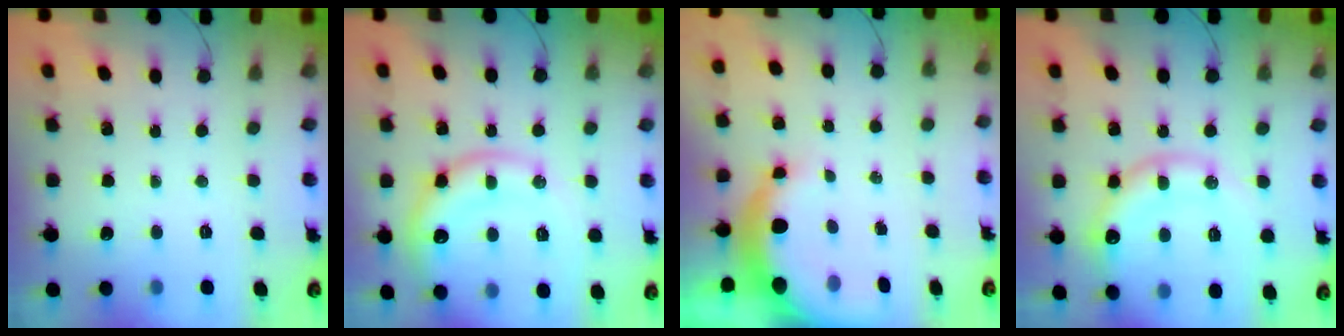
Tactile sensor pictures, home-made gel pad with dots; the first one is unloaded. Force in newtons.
{"total": 13.7, "press": 13.6, "slide": 1.9}
{"total": 8.4, "press": 8.2, "slide": 1.6}
{"total": 15.9, "press": 15.8, "slide": 2.0}